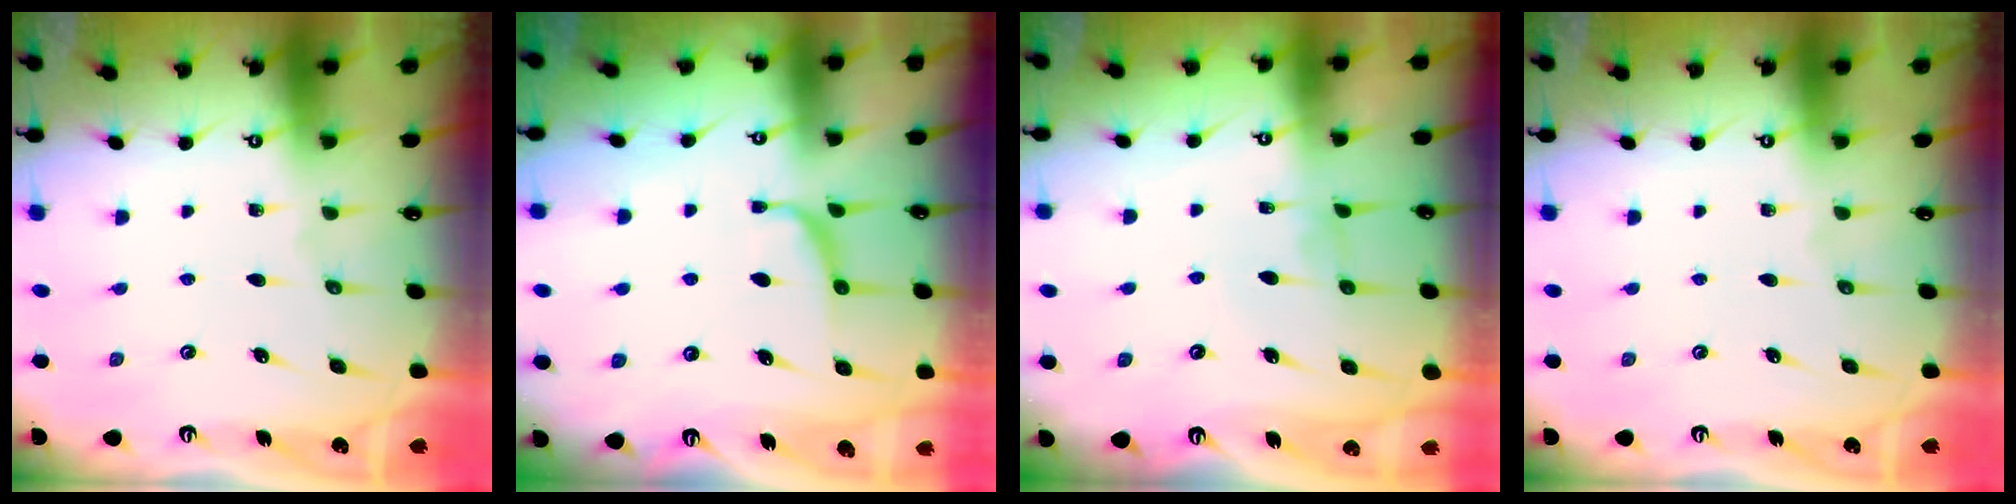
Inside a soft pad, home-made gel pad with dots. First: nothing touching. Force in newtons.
{"total": 1.7, "press": 1.5, "slide": 0.9}
{"total": 0.0}
{"total": 0.0}